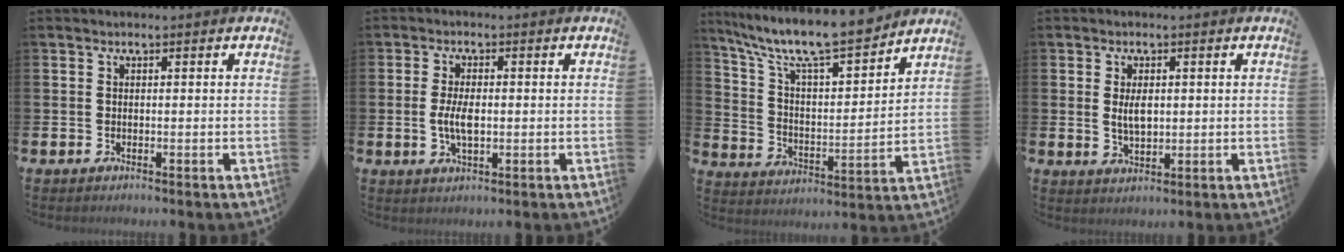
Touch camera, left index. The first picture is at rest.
{"total": 4.1, "force": [-0.1, 1.9, 3.7], "torque": [-0.068, -0.001, -0.008]}
{"total": 10.9, "force": [9.7, 1.9, 4.6], "torque": [-0.117, -0.069, 0.164]}
{"total": 3.2, "force": [0.6, 1.6, 2.7], "torque": [-0.037, 0.000, 0.005]}